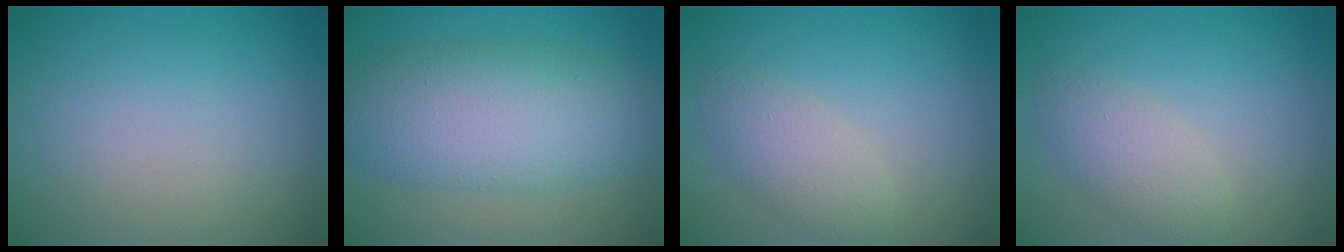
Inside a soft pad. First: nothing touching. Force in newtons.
{"total": 9.0, "press": 9.0, "slide": 0.2}
{"total": 2.8, "press": 2.8, "slide": 0.1}
{"total": 2.8, "press": 2.8, "slide": 0.1}